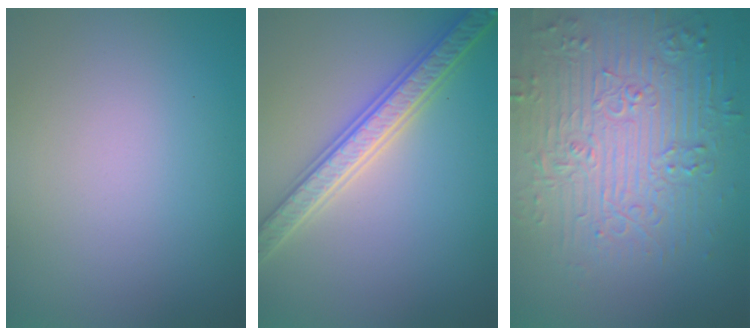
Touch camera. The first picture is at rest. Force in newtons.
{"total": 5.5, "press": 5.4, "slide": 1.1}
{"total": 8.0, "press": 6.2, "slide": 5.0}